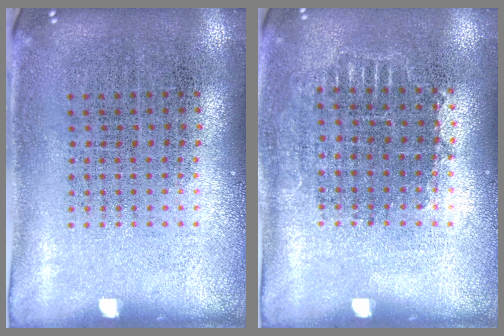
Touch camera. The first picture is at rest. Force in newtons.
{"total": 0.7, "press": 0.7, "slide": 0.1}